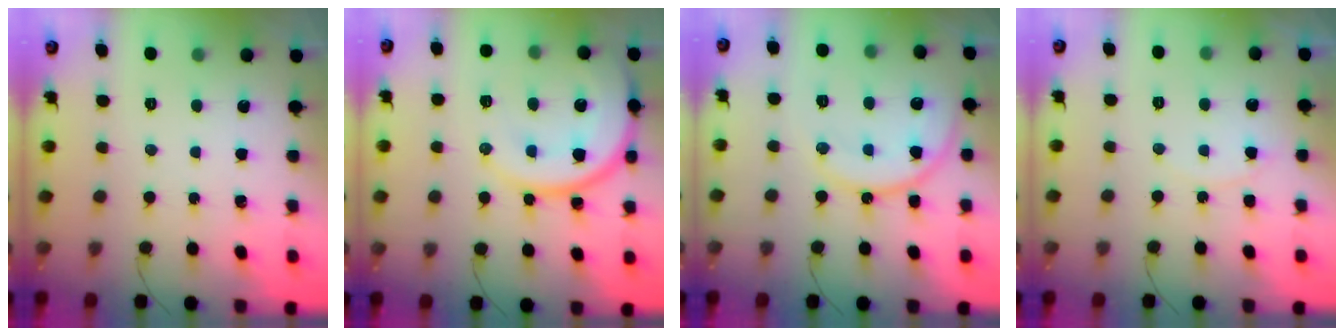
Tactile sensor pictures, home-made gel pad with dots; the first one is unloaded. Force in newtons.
{"total": 18.7, "press": 18.5, "slide": 3.1}
{"total": 14.6, "press": 14.5, "slide": 1.3}
{"total": 4.6, "press": 4.6, "slide": 0.5}